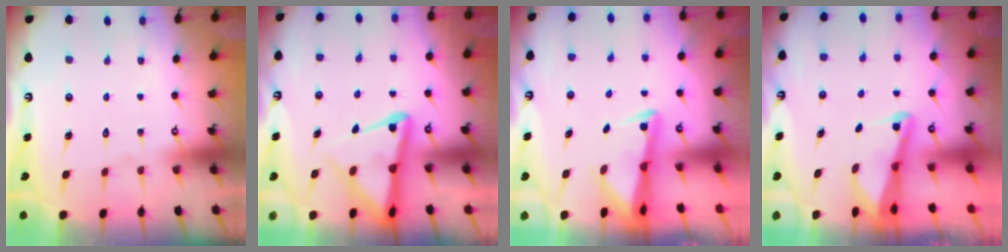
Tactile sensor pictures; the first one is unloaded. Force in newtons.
{"total": 9.4, "press": 9.3, "slide": 1.2}
{"total": 2.3, "press": 2.3, "slide": 0.4}
{"total": 2.6, "press": 2.5, "slide": 0.6}